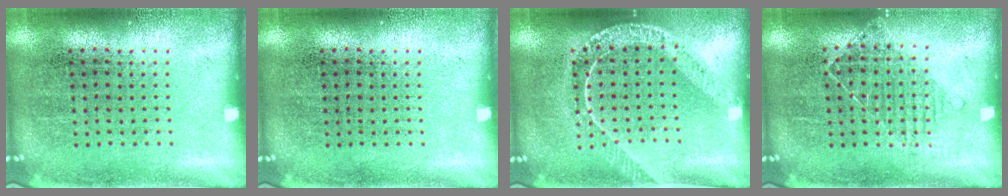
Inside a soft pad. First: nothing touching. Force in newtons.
{"total": 0.0}
{"total": 1.7, "press": 1.6, "slide": 0.5}
{"total": 1.1, "press": 1.0, "slide": 0.4}